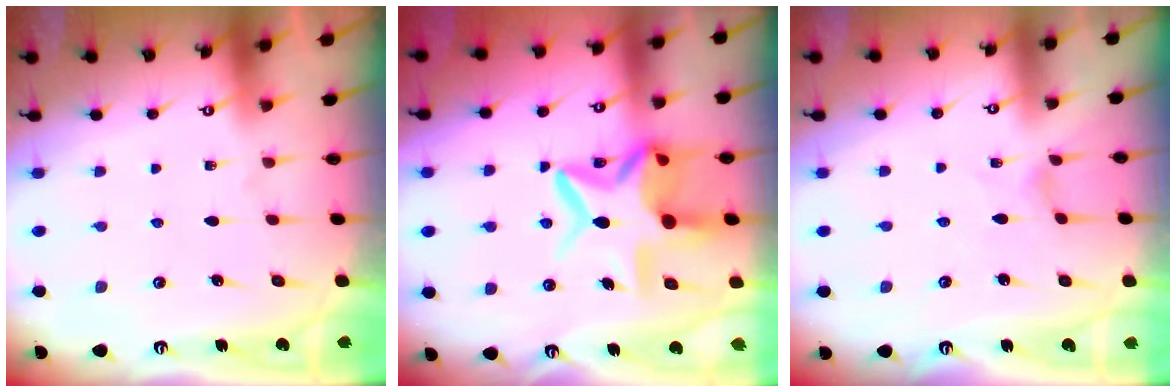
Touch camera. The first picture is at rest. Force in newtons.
{"total": 13.5, "press": 13.4, "slide": 1.1}
{"total": 0.0}